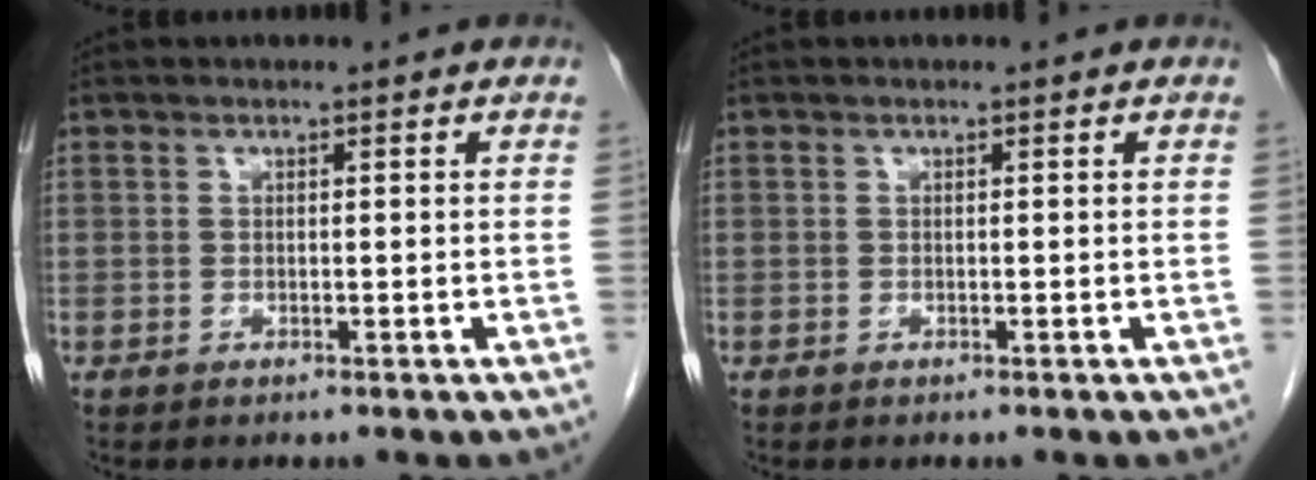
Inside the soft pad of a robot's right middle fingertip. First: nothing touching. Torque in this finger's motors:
{"motor_torque": [0.33, -0.14, 0.11, 0.01]}